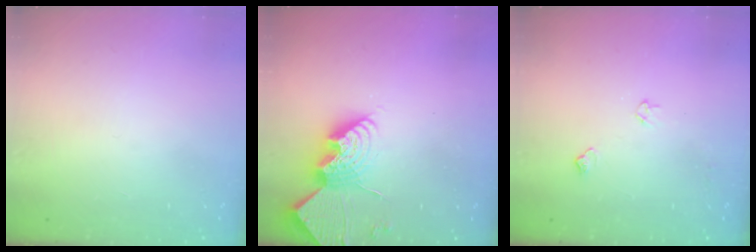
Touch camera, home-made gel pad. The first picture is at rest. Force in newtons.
{"total": 11.8, "press": 11.8, "slide": 1.0}
{"total": 4.9, "press": 4.8, "slide": 0.7}